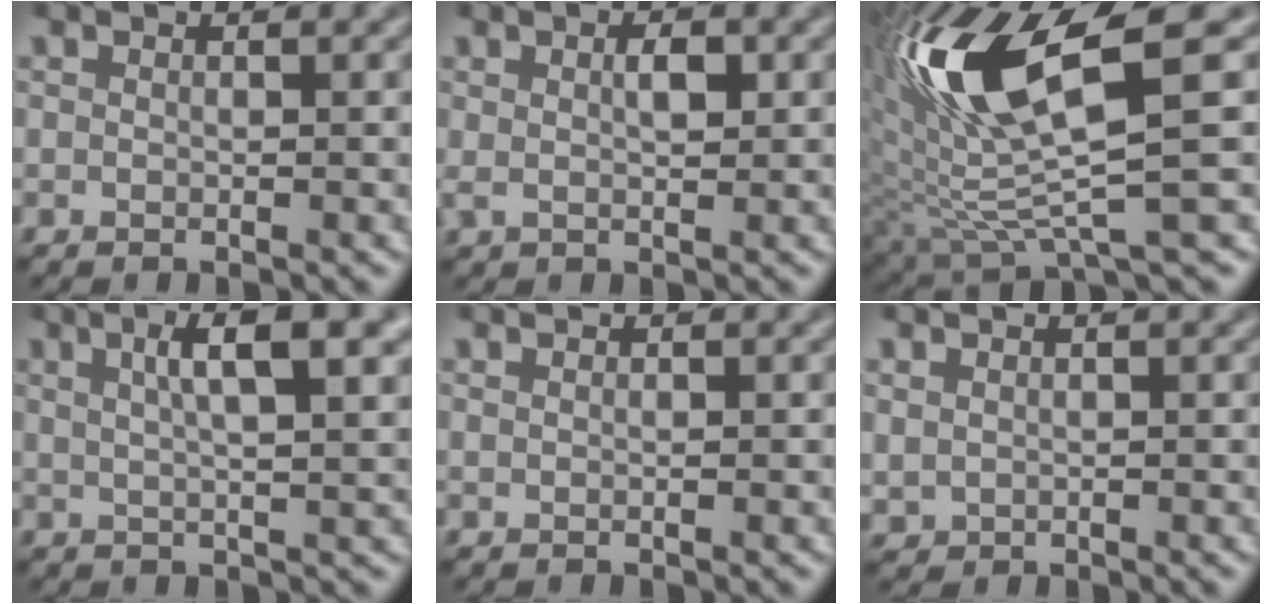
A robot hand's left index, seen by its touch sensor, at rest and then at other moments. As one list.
[{"total": 2.2, "force": [0.4, 1.0, 1.9], "torque": [-0.040, 0.001, 0.008]}, {"total": 11.9, "force": [2.7, 3.3, 11.1], "torque": [-0.229, -0.005, 0.057]}, {"total": 6.7, "force": [2.5, 1.8, 5.9], "torque": [-0.076, 0.010, 0.034]}, {"total": 0.0}, {"total": 0.6, "force": [0.3, 0.5, 0.1], "torque": [-0.007, -0.003, 0.012]}]